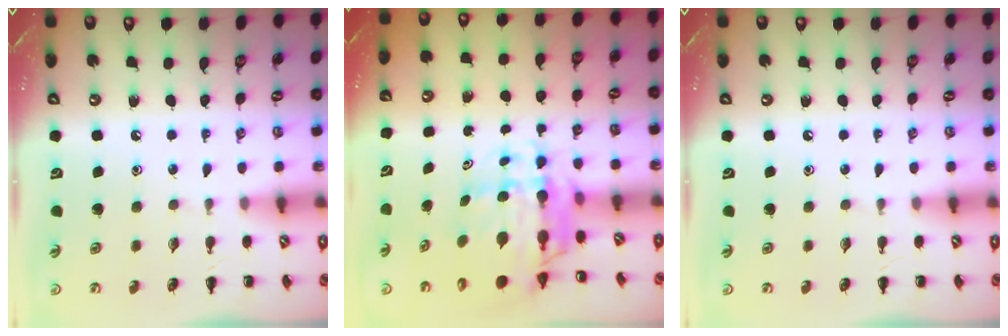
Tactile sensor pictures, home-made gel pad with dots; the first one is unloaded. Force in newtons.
{"total": 8.7, "press": 8.2, "slide": 3.0}
{"total": 0.0}